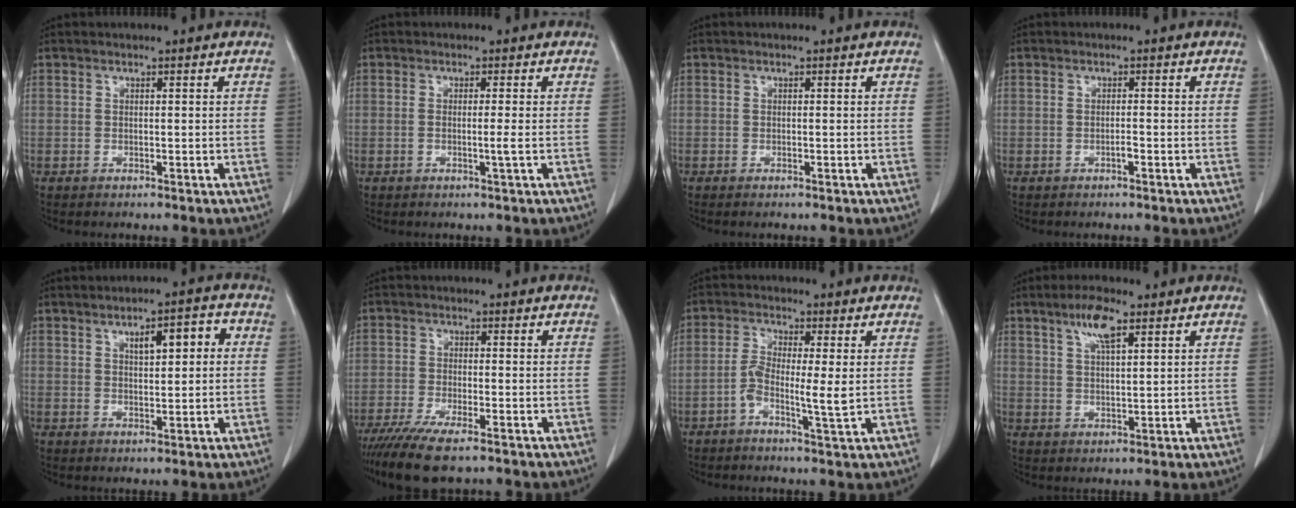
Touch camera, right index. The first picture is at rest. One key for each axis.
{"total": 1.9, "fx": -0.4, "fy": -0.2, "fz": 1.8, "tx": -0.039, "ty": -0.001, "tz": -0.007}
{"total": 0.8, "fx": -0.3, "fy": 0.4, "fz": 0.7, "tx": -0.018, "ty": -0.002, "tz": -0.004}
{"total": 1.2, "fx": -0.6, "fy": 0.4, "fz": 1.0, "tx": -0.022, "ty": 0.001, "tz": -0.009}
{"total": 6.4, "fx": 1.6, "fy": 2.5, "fz": 5.7, "tx": -0.088, "ty": 0.022, "tz": 0.029}
{"total": 10.1, "fx": -7.3, "fy": 2.3, "fz": 6.7, "tx": -0.115, "ty": -0.022, "tz": -0.118}
{"total": 5.8, "fx": -0.9, "fy": 0.9, "fz": 5.7, "tx": -0.112, "ty": 0.005, "tz": -0.019}
{"total": 6.2, "fx": 3.5, "fy": 1.6, "fz": 4.8, "tx": -0.097, "ty": 0.005, "tz": 0.065}